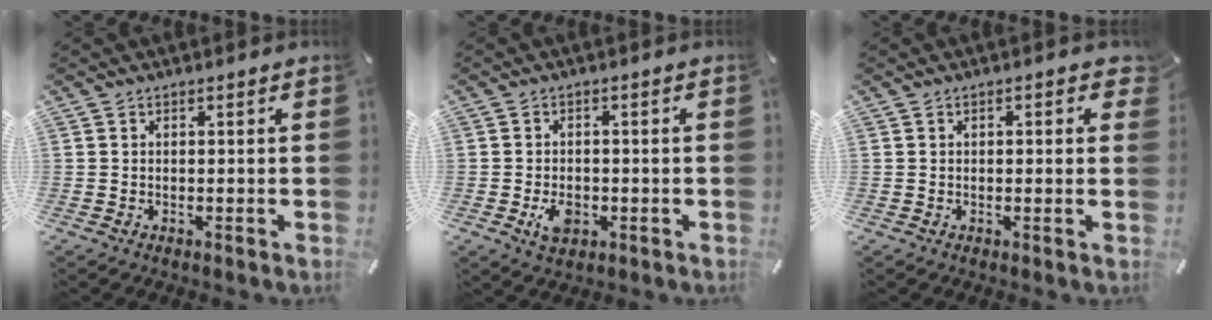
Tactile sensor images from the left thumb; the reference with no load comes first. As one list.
[{"total": 4.8, "force": [-1.4, 3.4, 3.1], "torque": [-0.056, 0.002, -0.026]}, {"total": 1.8, "force": [0.2, 0.9, 1.5], "torque": [-0.014, -0.001, -0.002]}]